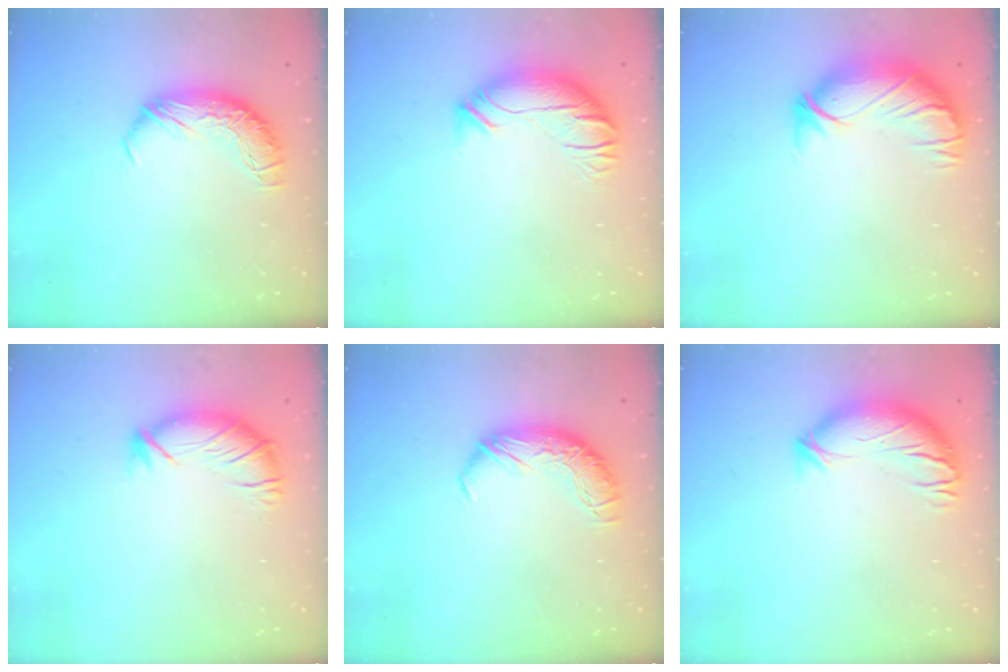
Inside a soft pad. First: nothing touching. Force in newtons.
{"total": 2.6, "press": 0.9, "slide": 2.5}
{"total": 3.0, "press": 0.4, "slide": 2.9}
{"total": 2.8, "press": 2.0, "slide": 2.1}
{"total": 0.0}
{"total": 3.5, "press": 2.6, "slide": 2.4}